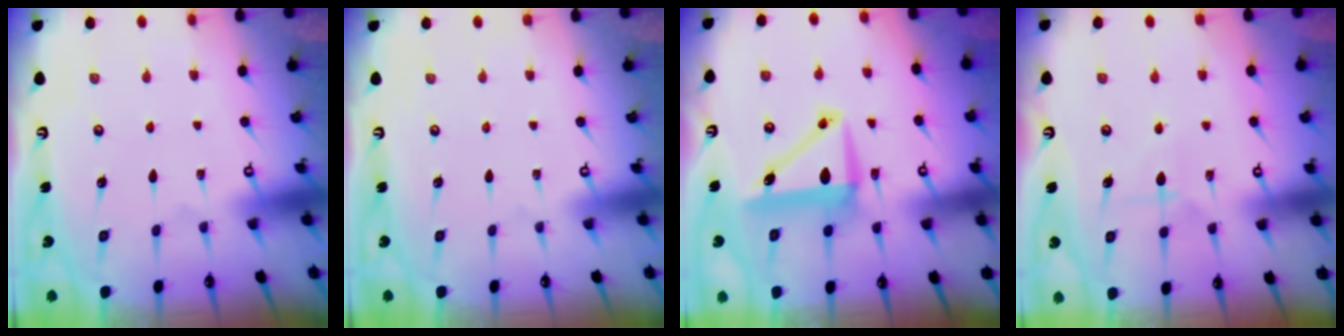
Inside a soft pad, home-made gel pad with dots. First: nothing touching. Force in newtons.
{"total": 0.0}
{"total": 8.4, "press": 7.8, "slide": 3.1}
{"total": 5.9, "press": 5.9, "slide": 0.3}